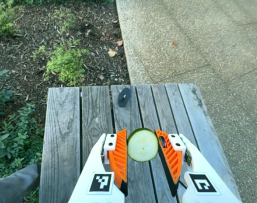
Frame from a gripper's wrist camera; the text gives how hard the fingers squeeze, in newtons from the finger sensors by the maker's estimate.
{"total": 6.1, "left": 6.1, "right": 6.1}